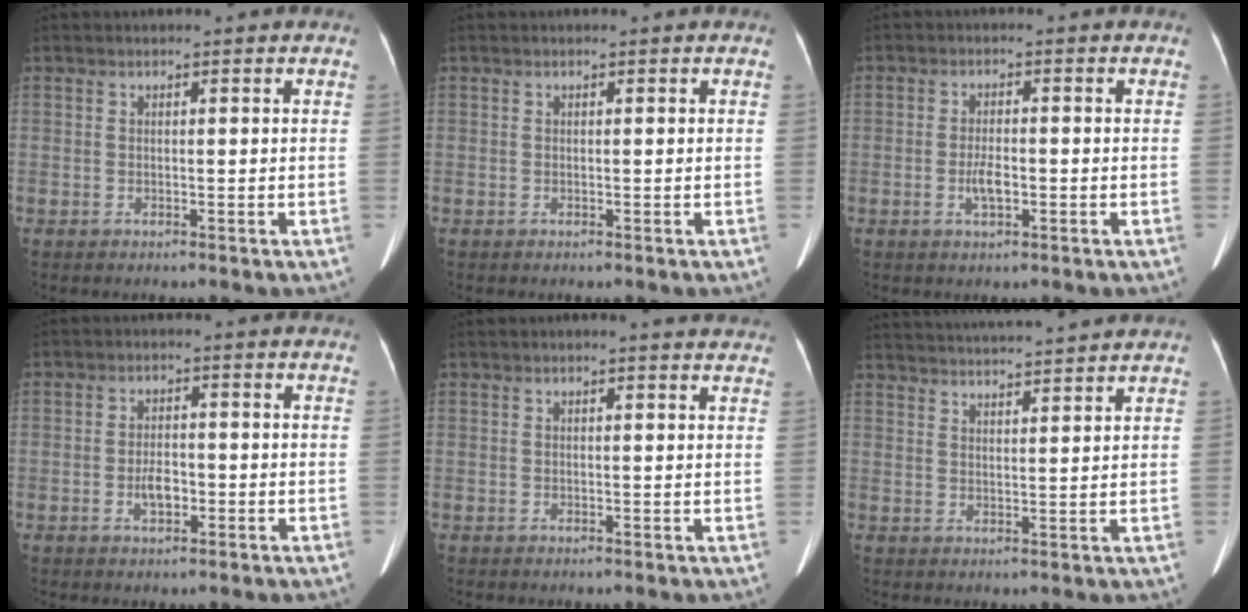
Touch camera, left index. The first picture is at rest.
{"total": 0.0}
{"total": 3.0, "force": [-1.0, 1.0, 2.7], "torque": [-0.055, 0.001, -0.017]}
{"total": 3.3, "force": [-1.2, 1.6, 2.6], "torque": [-0.049, 0.003, -0.019]}
{"total": 3.1, "force": [2.7, 0.5, 1.4], "torque": [-0.021, 0.007, 0.016]}
{"total": 10.9, "force": [10.4, -0.5, 3.2], "torque": [-0.065, 0.021, 0.154]}